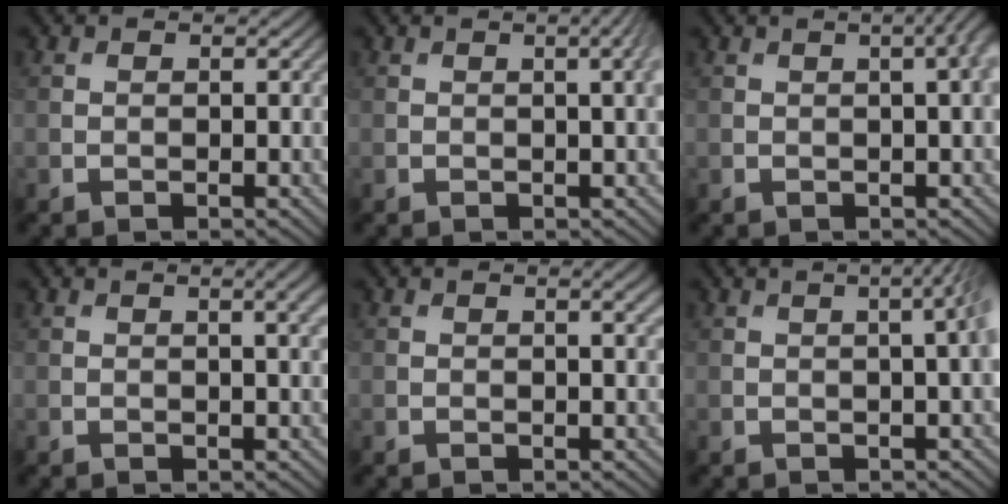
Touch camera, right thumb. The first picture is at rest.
{"total": 2.9, "force": [0.7, 0.5, 2.8], "torque": [-0.033, 0.011, 0.008]}
{"total": 3.8, "force": [0.9, 1.0, 3.6], "torque": [-0.044, 0.017, 0.004]}
{"total": 2.8, "force": [1.0, 0.5, 2.5], "torque": [-0.032, 0.005, 0.015]}
{"total": 1.8, "force": [0.8, 0.2, 1.6], "torque": [-0.019, 0.003, 0.012]}
{"total": 4.8, "force": [0.6, 1.2, 4.6], "torque": [-0.049, 0.020, 0.003]}